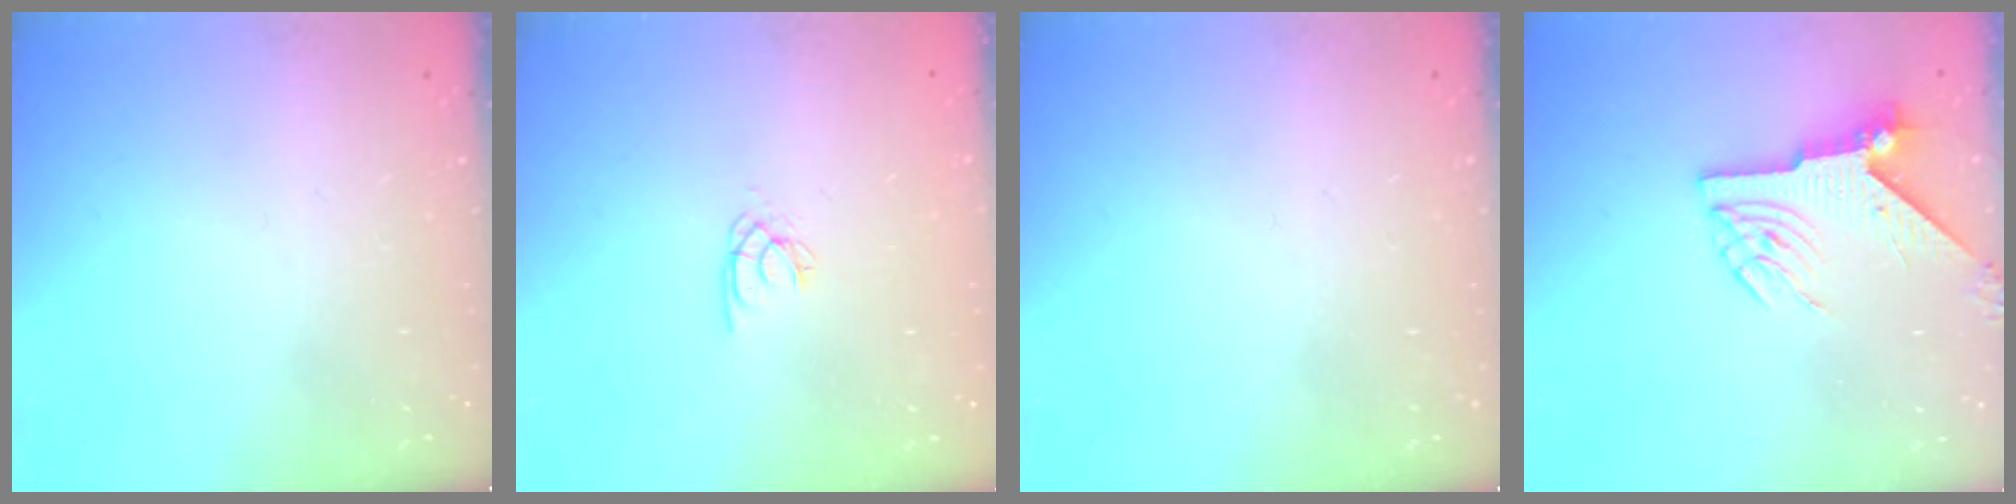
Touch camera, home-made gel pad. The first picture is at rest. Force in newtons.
{"total": 2.0, "press": 2.0, "slide": 0.4}
{"total": 0.0}
{"total": 6.8, "press": 6.8, "slide": 0.5}